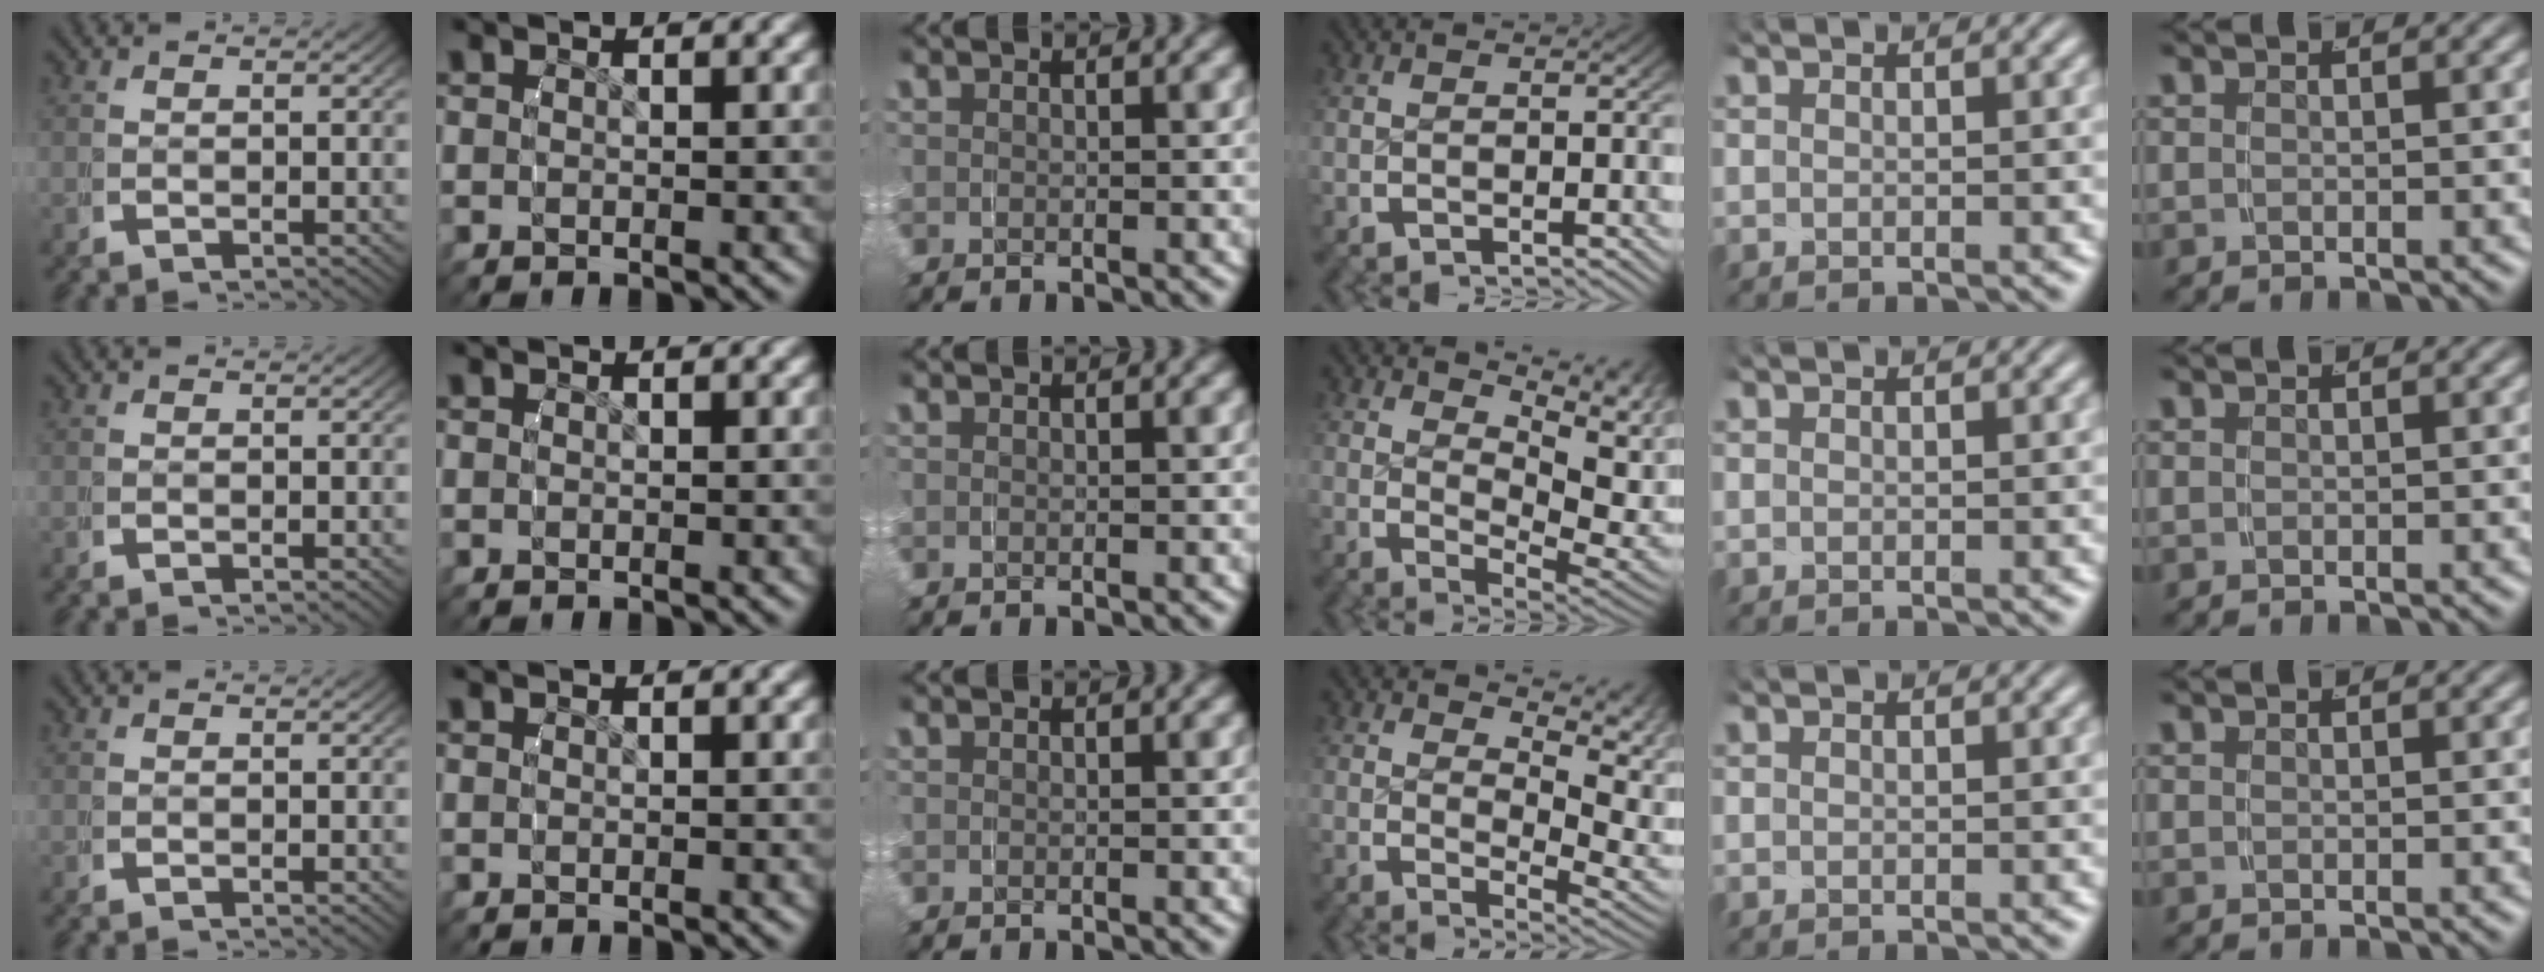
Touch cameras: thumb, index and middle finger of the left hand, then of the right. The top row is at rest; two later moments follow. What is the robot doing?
{"motion": "grasp_and_lifting", "object": "water bottle"}